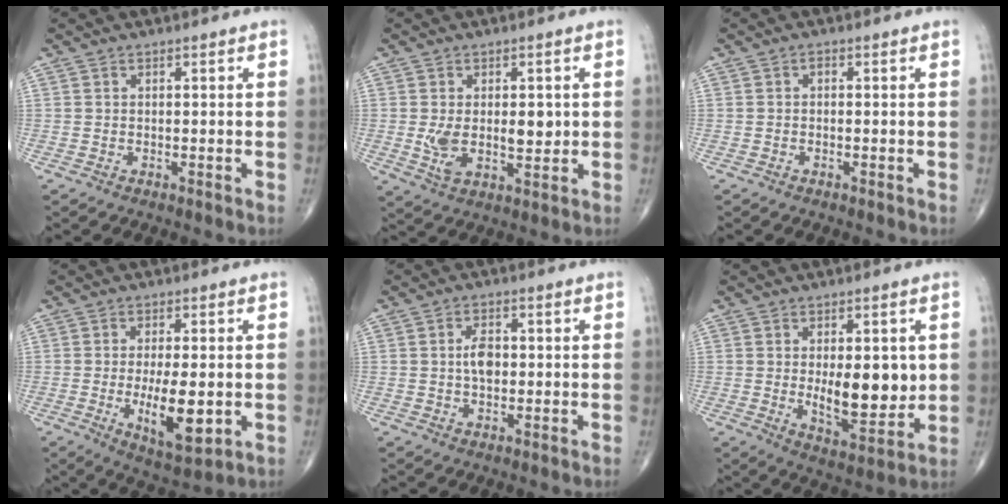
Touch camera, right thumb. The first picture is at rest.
{"total": 8.1, "force": [0.3, 4.4, 6.8], "torque": [-0.099, -0.013, 0.014]}
{"total": 0.5, "force": [-0.1, 0.4, 0.4], "torque": [0.000, 0.003, -0.007]}
{"total": 10.8, "force": [-1.7, 4.2, 9.8], "torque": [-0.149, -0.018, -0.019]}
{"total": 4.1, "force": [0.1, 2.4, 3.3], "torque": [-0.053, 0.004, -0.001]}
{"total": 11.8, "force": [0.6, 5.4, 10.5], "torque": [-0.123, -0.024, 0.023]}